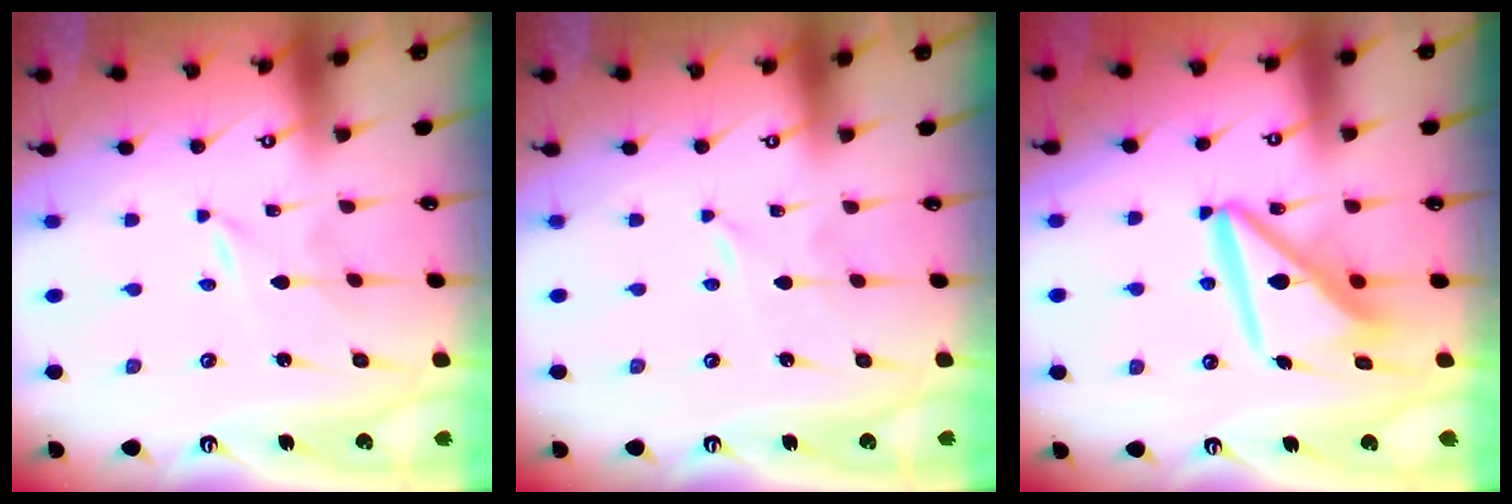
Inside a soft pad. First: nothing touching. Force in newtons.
{"total": 0.0}
{"total": 12.7, "press": 12.6, "slide": 1.4}